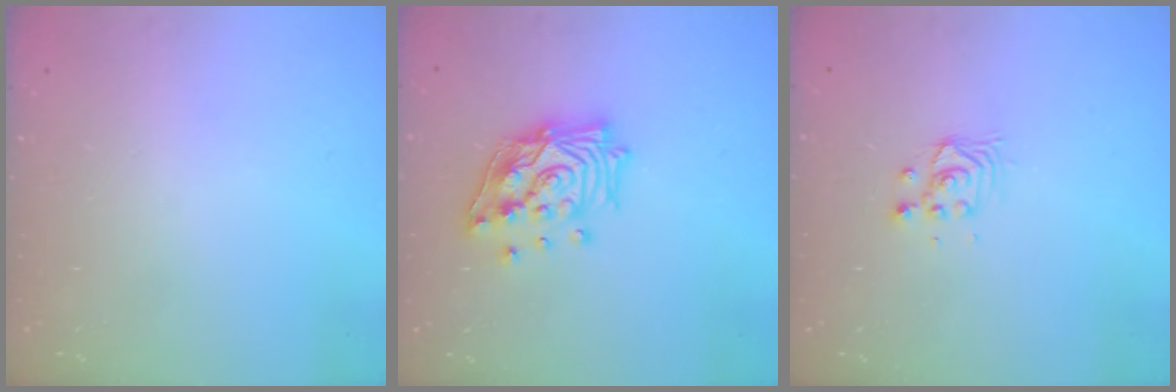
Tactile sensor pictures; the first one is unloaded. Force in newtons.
{"total": 18.9, "press": 18.7, "slide": 2.6}
{"total": 3.8, "press": 3.8, "slide": 0.3}